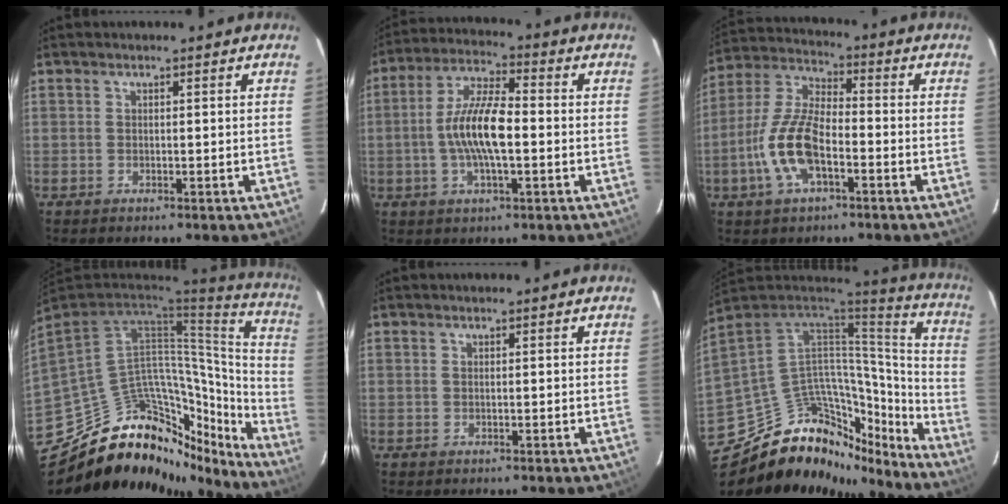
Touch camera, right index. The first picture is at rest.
{"total": 11.0, "force": [-1.5, 3.4, 10.4], "torque": [-0.211, 0.008, -0.030]}
{"total": 12.6, "force": [-4.5, 5.2, 10.5], "torque": [-0.228, 0.002, -0.088]}
{"total": 33.6, "force": [-26.5, 13.8, 15.3], "torque": [-0.243, 0.036, -0.383]}
{"total": 0.0}
{"total": 31.3, "force": [-23.3, 14.4, 15.3], "torque": [-0.264, 0.035, -0.336]}